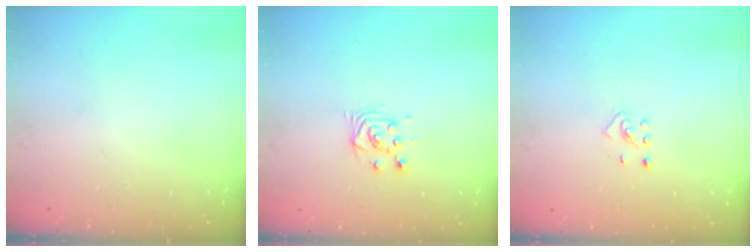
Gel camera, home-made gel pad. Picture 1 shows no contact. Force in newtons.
{"total": 3.8, "press": 3.7, "slide": 0.5}
{"total": 2.7, "press": 2.6, "slide": 0.9}